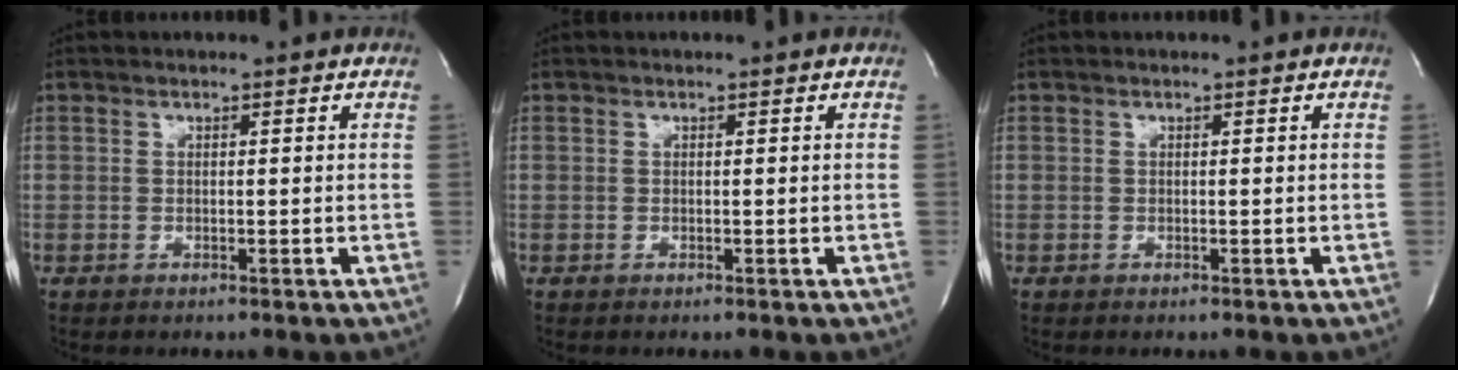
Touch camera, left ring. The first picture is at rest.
{"total": 0.0}
{"total": 0.0}